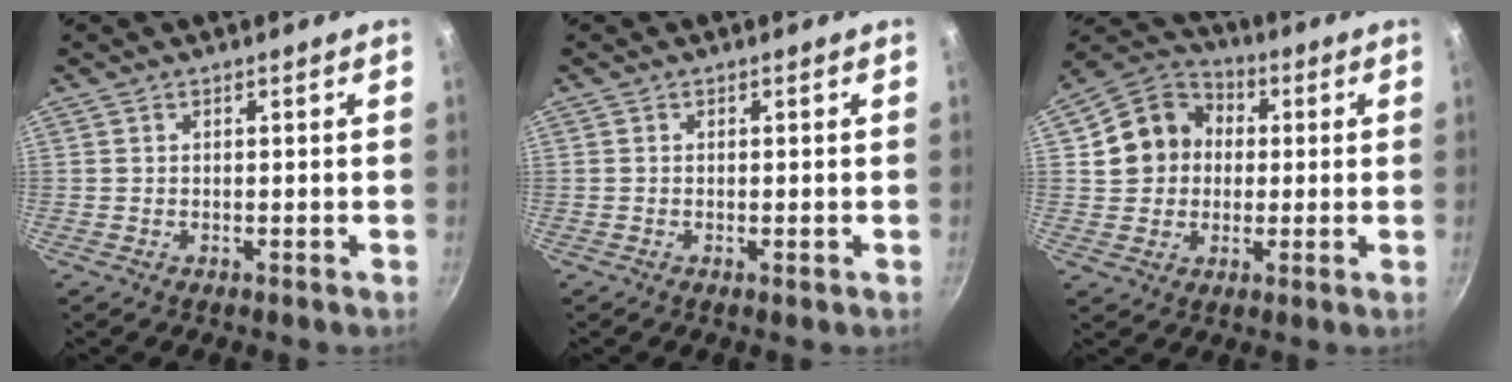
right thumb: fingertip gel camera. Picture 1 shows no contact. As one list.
[{"total": 0.5, "force": [-0.2, 0.1, 0.5], "torque": [-0.008, 0.000, -0.004]}, {"total": 11.9, "force": [1.6, 10.5, 5.3], "torque": [-0.063, 0.024, 0.013]}]